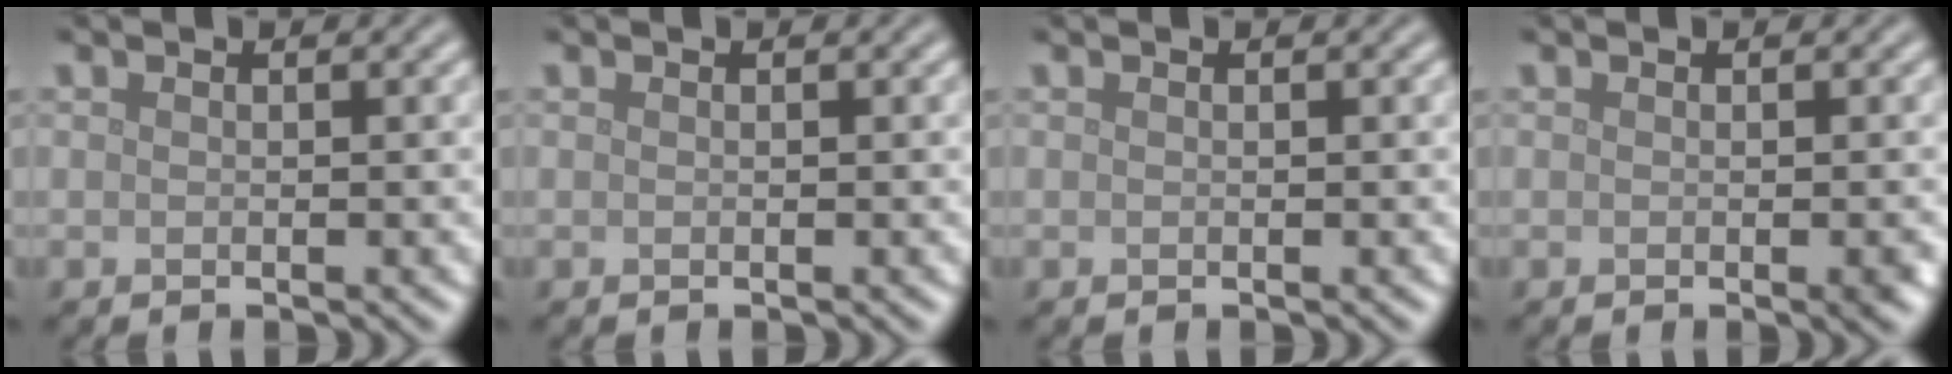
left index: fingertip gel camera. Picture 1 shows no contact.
{"total": 0.0}
{"total": 0.0}
{"total": 1.0, "force": [-0.3, 0.1, 1.0], "torque": [-0.011, -0.001, -0.003]}